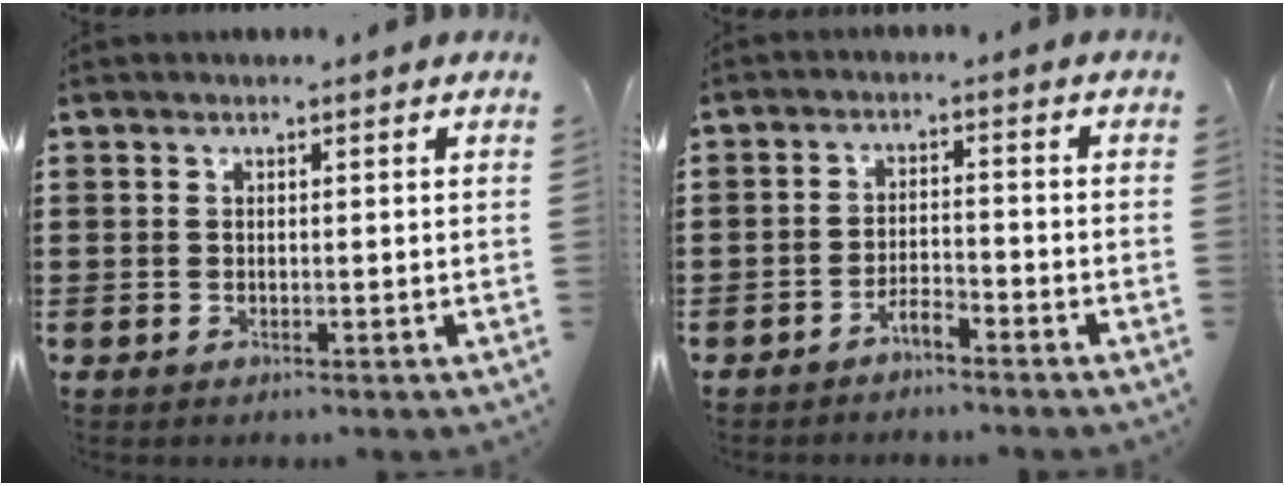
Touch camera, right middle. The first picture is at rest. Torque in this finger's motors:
{"motor_torque": [2.13, 0.00, -0.07, -0.06]}